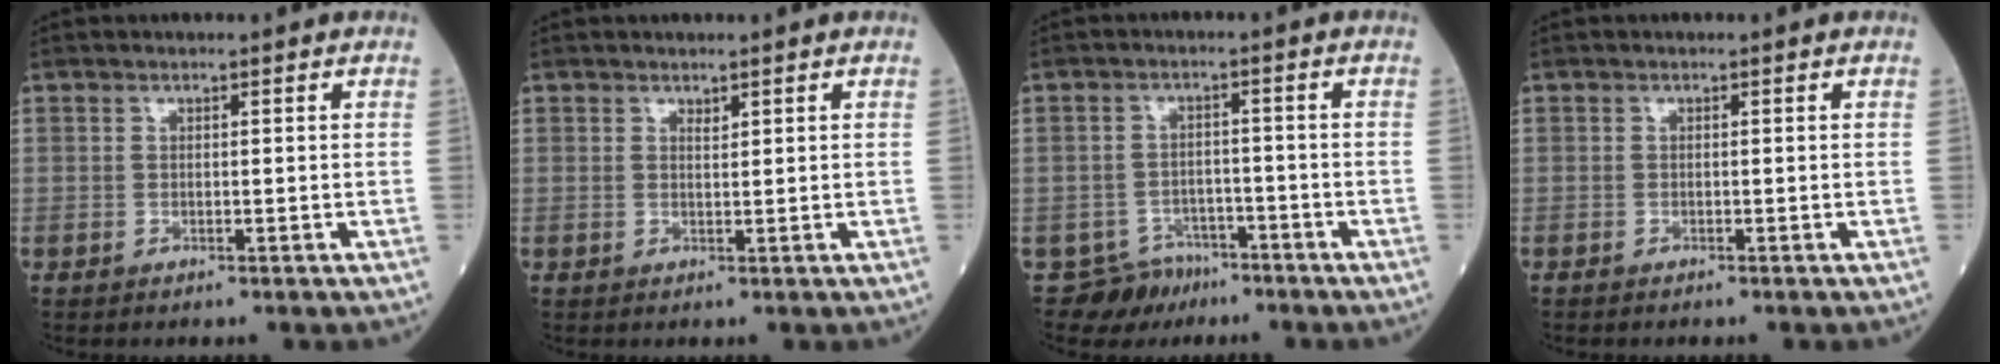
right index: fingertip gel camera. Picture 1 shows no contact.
{"total": 0.8, "force": [0.7, 0.0, 0.4], "torque": [-0.010, -0.005, 0.013]}
{"total": 4.9, "force": [-3.6, 3.2, -0.7], "torque": [0.016, 0.010, -0.059]}
{"total": 0.0}